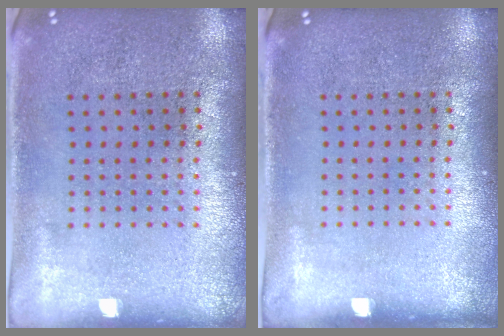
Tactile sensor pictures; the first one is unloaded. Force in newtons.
{"total": 0.0}